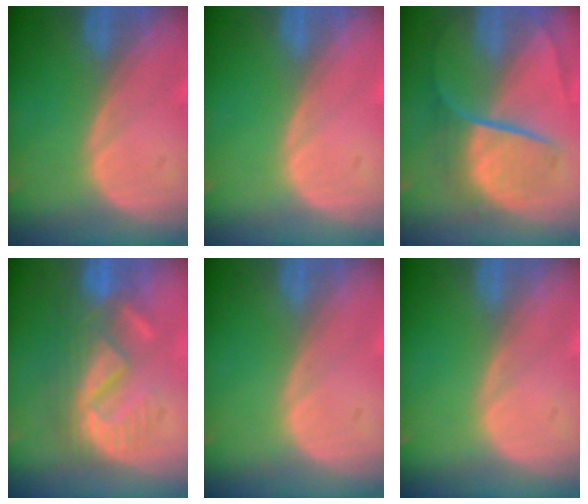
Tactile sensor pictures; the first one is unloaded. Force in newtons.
{"total": 0.0}
{"total": 9.2, "press": 7.6, "slide": 5.1}
{"total": 8.9, "press": 8.2, "slide": 3.6}
{"total": 0.0}
{"total": 0.0}